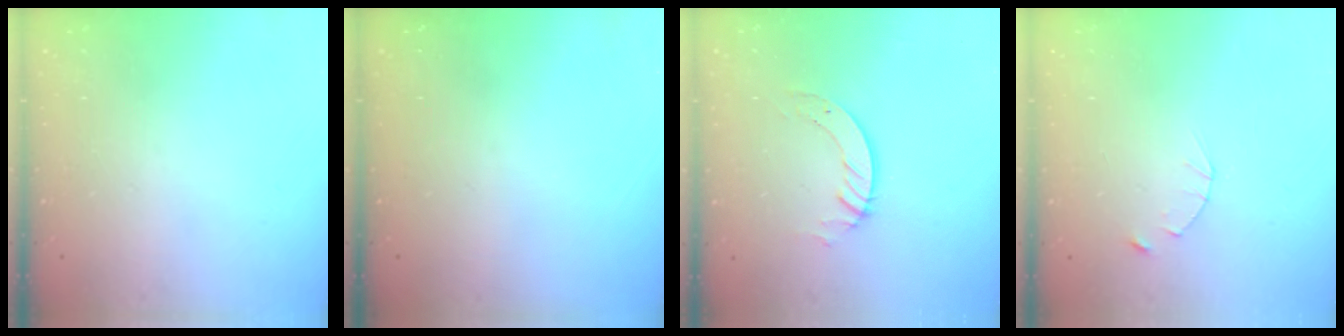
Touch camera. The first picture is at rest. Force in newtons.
{"total": 0.0}
{"total": 3.4, "press": 3.4, "slide": 0.1}
{"total": 2.5, "press": 2.4, "slide": 0.3}